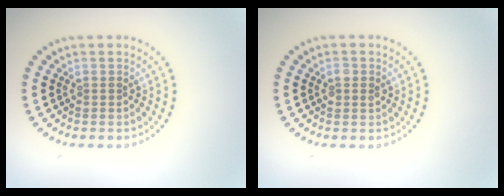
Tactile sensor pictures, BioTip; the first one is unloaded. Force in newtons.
{"total": 1.1, "press": 1.1, "slide": 0.2}